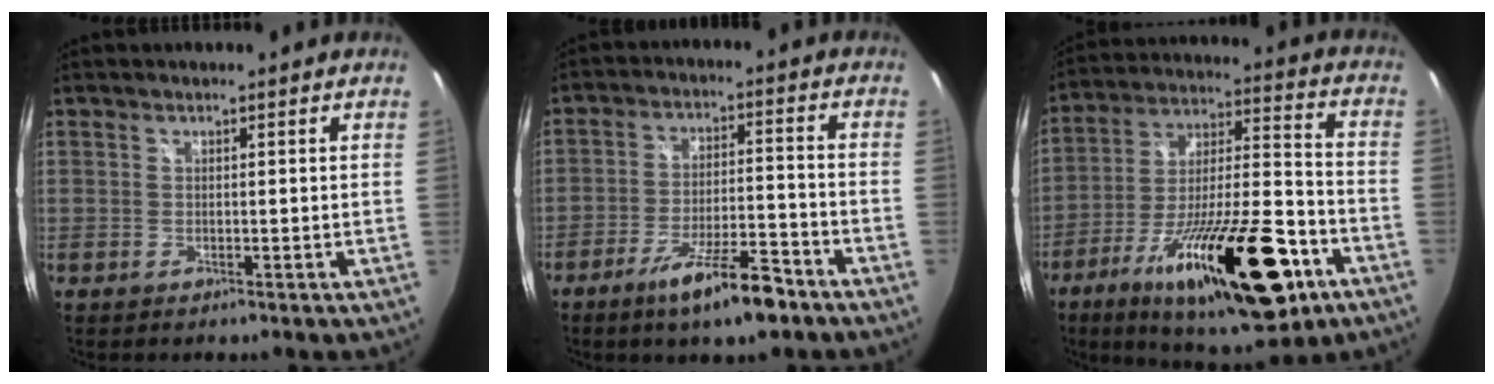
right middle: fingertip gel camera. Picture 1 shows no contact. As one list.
[{"total": 11.3, "force": [-7.8, 2.3, 7.9], "torque": [-0.153, -0.009, -0.124]}, {"total": 27.9, "force": [-14.0, 8.5, 22.6], "torque": [-0.376, -0.031, -0.219]}]